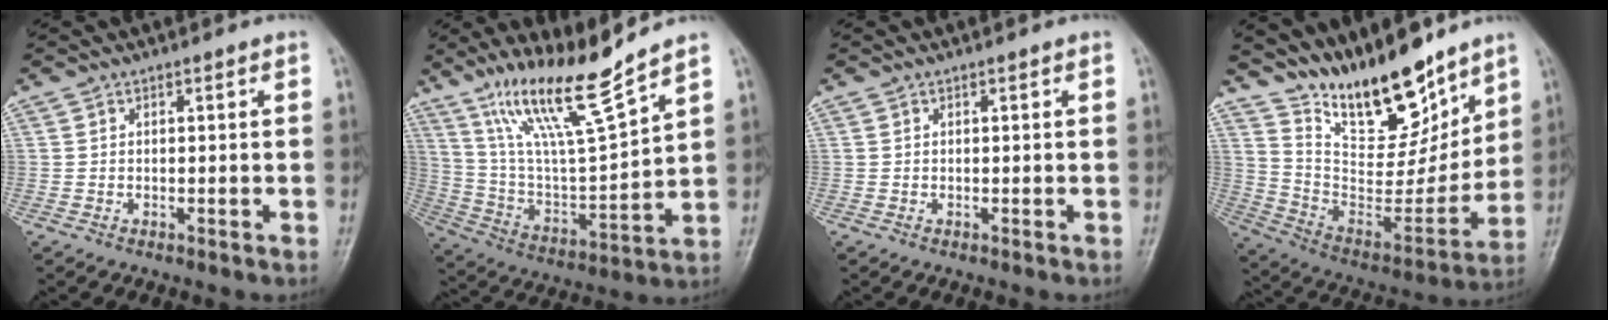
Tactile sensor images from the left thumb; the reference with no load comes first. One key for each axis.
{"total": 16.4, "fx": 12.5, "fy": 0.9, "fz": 10.6, "tx": -0.181, "ty": -0.070, "tz": 0.242}
{"total": 0.0}
{"total": 20.9, "fx": 16.0, "fy": 7.7, "fz": 10.9, "tx": -0.131, "ty": -0.100, "tz": 0.286}